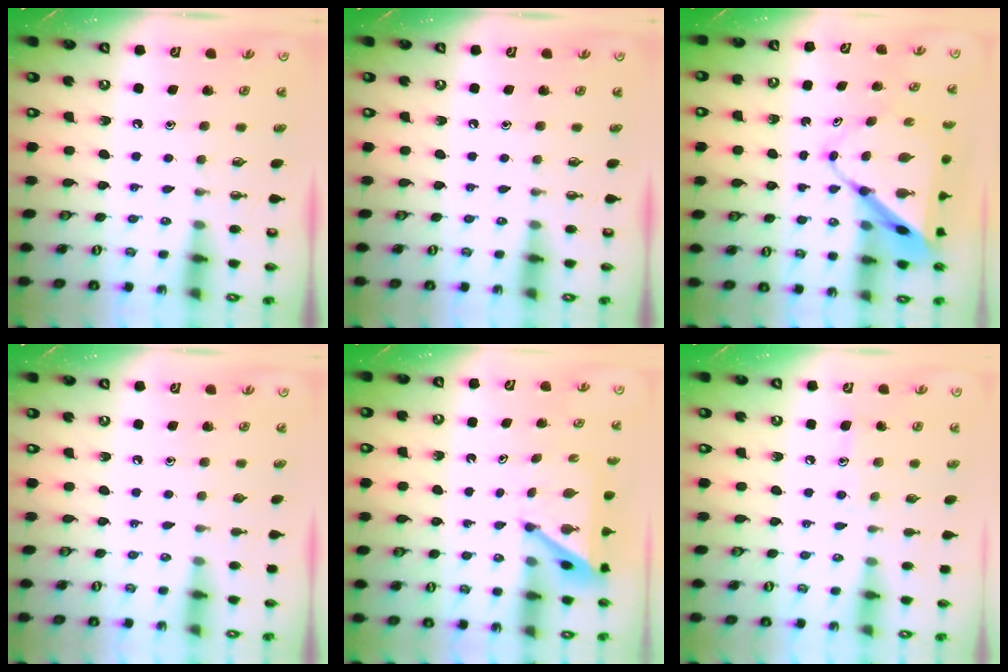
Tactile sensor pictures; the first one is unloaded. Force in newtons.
{"total": 0.0}
{"total": 10.1, "press": 10.0, "slide": 0.9}
{"total": 0.0}
{"total": 4.9, "press": 4.9, "slide": 0.1}
{"total": 7.0, "press": 7.0, "slide": 0.6}